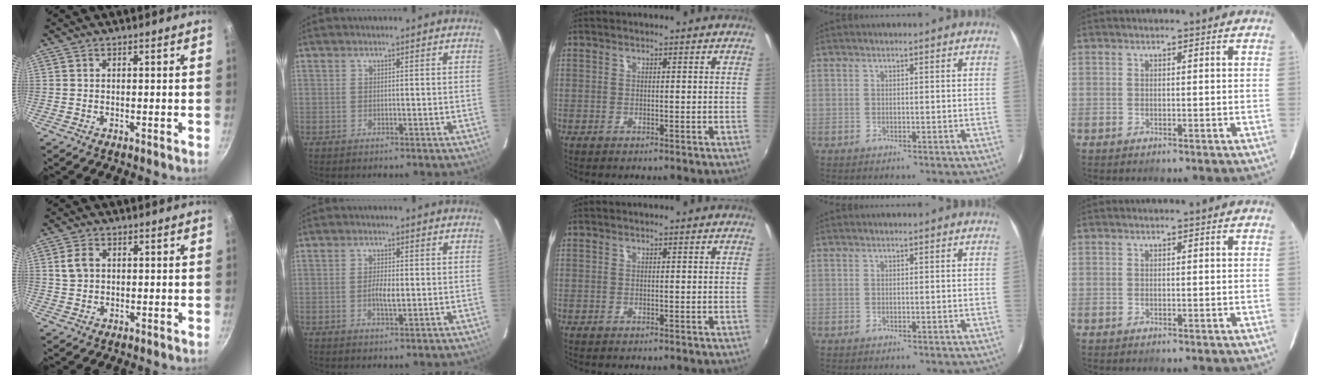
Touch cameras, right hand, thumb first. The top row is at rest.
{"thumb": {"total": 3.8, "force": [0.8, 2.8, 2.4], "torque": [-0.039, 0.005, 0.013]}, "index": {"total": 3.0, "force": [-0.4, 1.1, 2.8], "torque": [-0.052, -0.001, -0.008]}}